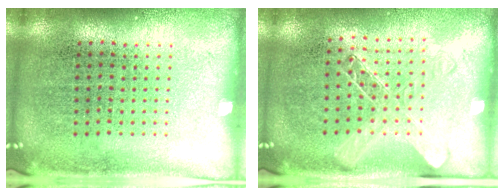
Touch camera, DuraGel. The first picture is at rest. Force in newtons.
{"total": 1.4, "press": 1.3, "slide": 0.6}